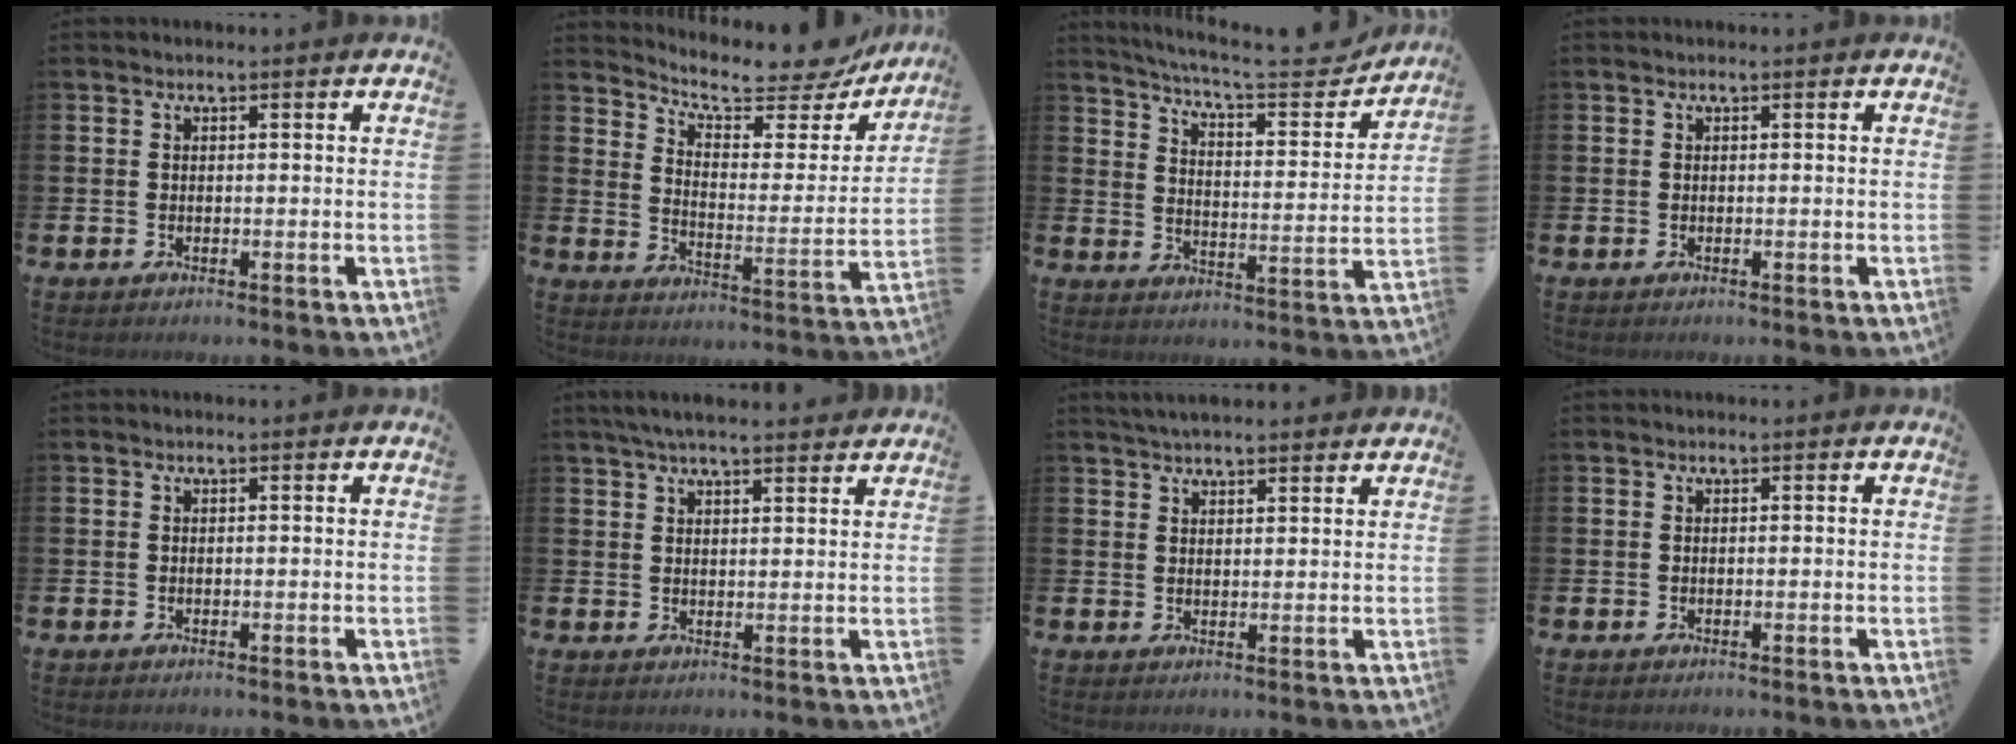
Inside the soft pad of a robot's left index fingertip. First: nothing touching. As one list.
[{"total": 8.6, "force": [7.7, 2.5, 2.8], "torque": [-0.066, -0.061, 0.127]}, {"total": 6.8, "force": [6.4, 0.7, 2.1], "torque": [-0.056, -0.057, 0.103]}, {"total": 0.0}, {"total": 0.0}, {"total": 4.5, "force": [4.1, 0.6, 1.7], "torque": [-0.042, -0.007, 0.075]}, {"total": 3.4, "force": [3.3, 0.6, 0.6], "torque": [-0.020, -0.008, 0.061]}, {"total": 0.0}]